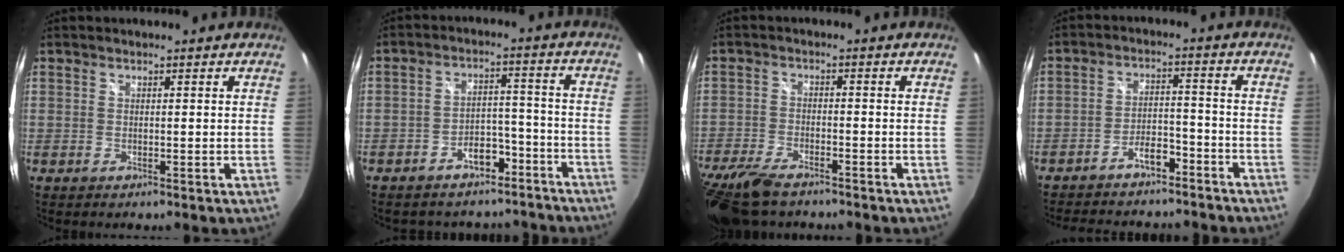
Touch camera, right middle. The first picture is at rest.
{"total": 13.4, "force": [-11.0, 6.9, 3.4], "torque": [-0.070, 0.048, -0.130]}
{"total": 13.4, "force": [-10.5, 4.5, 6.9], "torque": [-0.174, -0.037, -0.197]}
{"total": 13.7, "force": [-11.6, 5.0, 5.5], "torque": [-0.119, 0.023, -0.161]}